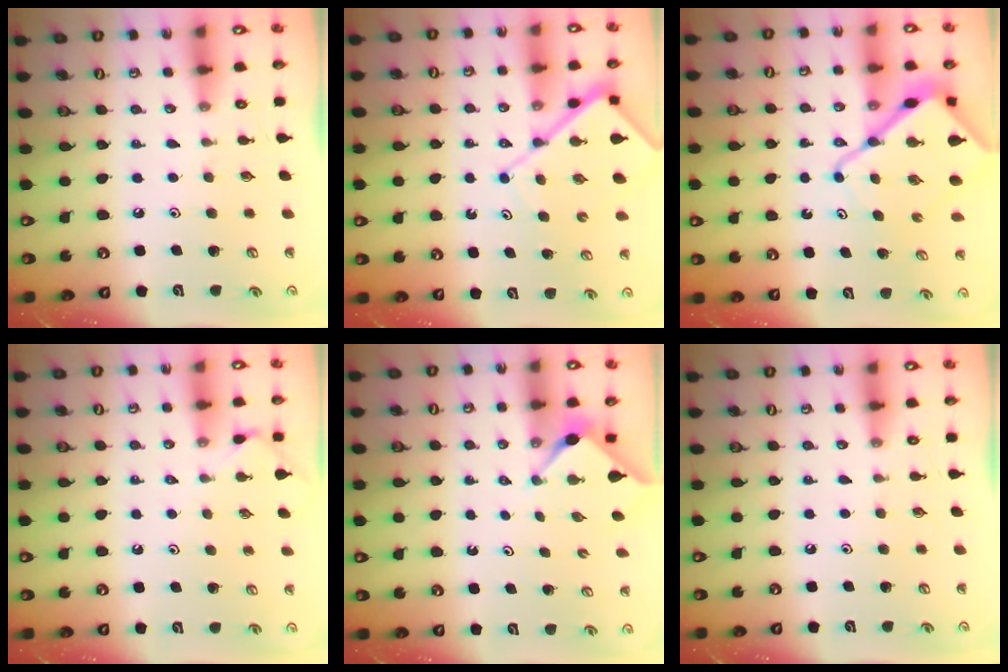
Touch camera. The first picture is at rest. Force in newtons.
{"total": 8.6, "press": 8.6, "slide": 1.0}
{"total": 12.2, "press": 12.1, "slide": 1.4}
{"total": 3.2, "press": 3.1, "slide": 0.5}
{"total": 3.0, "press": 3.0, "slide": 0.3}
{"total": 0.0}